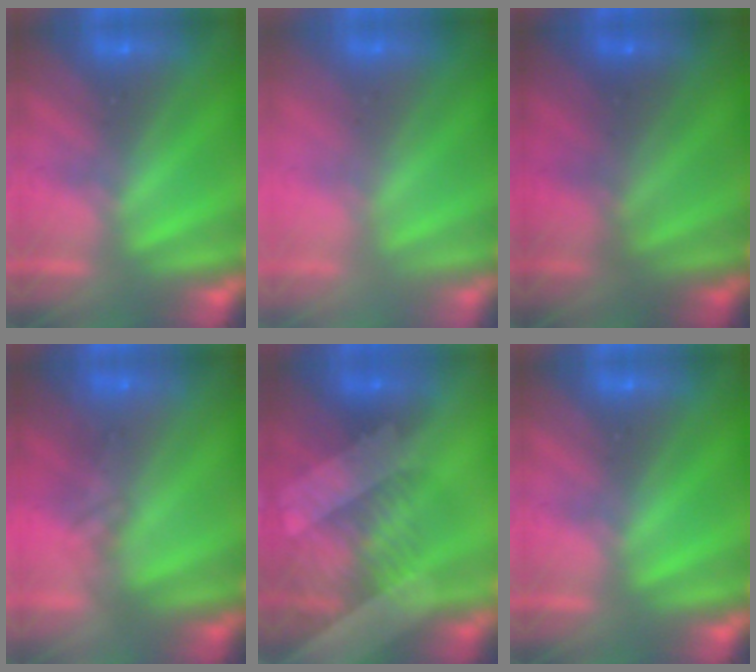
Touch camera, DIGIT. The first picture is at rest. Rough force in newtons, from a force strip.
{"total": 2.9}
{"total": 1.9}
{"total": 1.7}
{"total": 3.5}
{"total": 0.0}